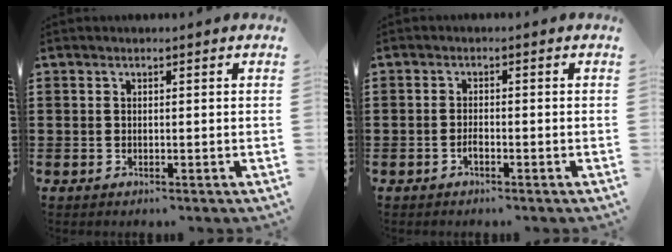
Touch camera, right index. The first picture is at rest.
{"total": 1.3, "force": [-0.8, 0.4, 1.0], "torque": [-0.022, -0.004, -0.013]}